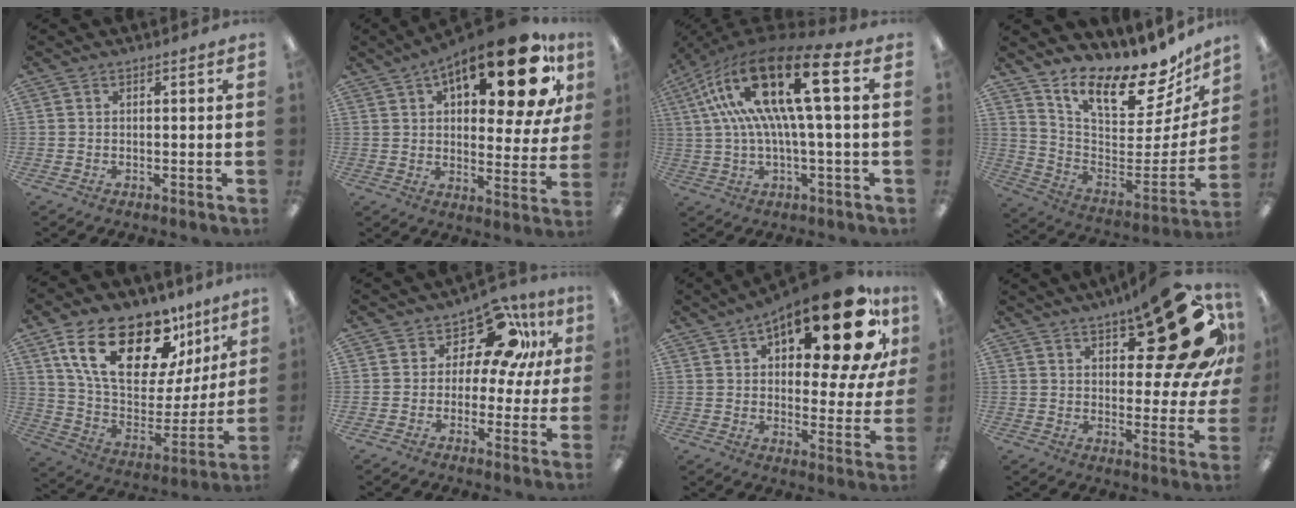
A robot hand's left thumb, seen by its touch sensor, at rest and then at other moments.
{"total": 21.5, "force": [12.7, 7.8, 15.5], "torque": [-0.212, -0.069, 0.198]}
{"total": 23.9, "force": [6.8, 7.4, 21.7], "torque": [-0.414, -0.022, 0.104]}
{"total": 18.6, "force": [14.1, 6.9, 9.9], "torque": [-0.141, -0.116, 0.235]}
{"total": 23.3, "force": [14.1, 11.4, 14.6], "torque": [-0.262, -0.073, 0.245]}
{"total": 12.0, "force": [6.9, 6.9, 7.0], "torque": [-0.105, -0.041, 0.125]}
{"total": 23.7, "force": [14.6, 7.9, 16.9], "torque": [-0.225, -0.098, 0.229]}
{"total": 24.7, "force": [12.9, 9.3, 18.9], "torque": [-0.240, -0.078, 0.207]}